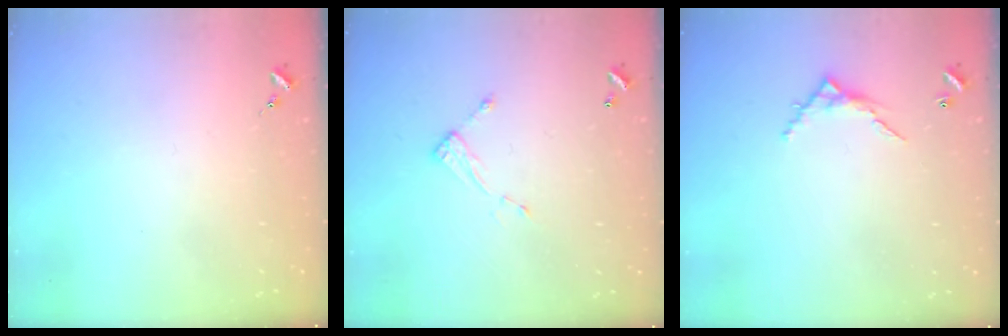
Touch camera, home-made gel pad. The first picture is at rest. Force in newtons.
{"total": 5.0, "press": 4.9, "slide": 0.2}
{"total": 5.7, "press": 5.7, "slide": 0.5}